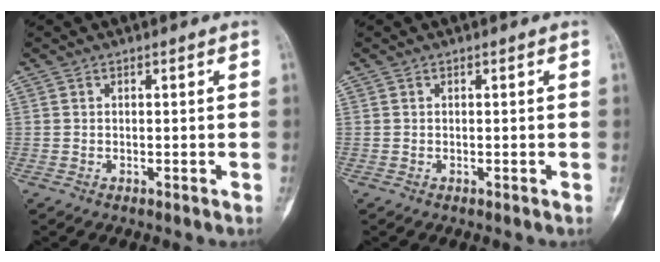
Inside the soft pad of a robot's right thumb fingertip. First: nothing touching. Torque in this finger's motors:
{"motor_torque": [-0.01, -0.01, 0.05, 0.05, 0.01]}